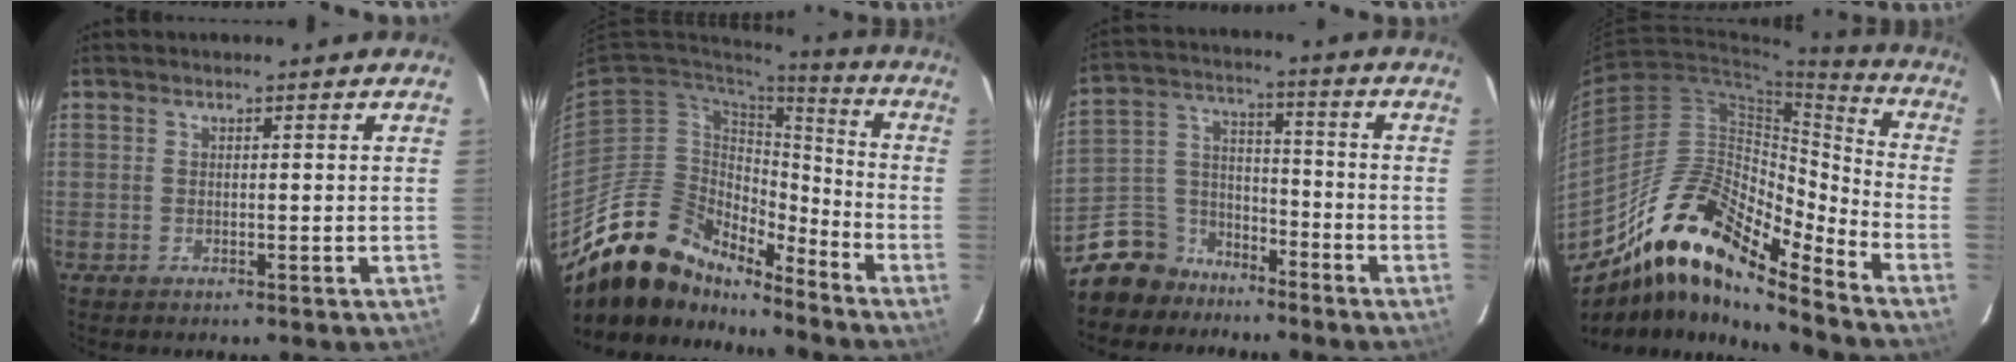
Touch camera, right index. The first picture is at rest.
{"total": 17.2, "force": [-14.8, 7.2, 4.9], "torque": [-0.093, 0.025, -0.262]}
{"total": 10.4, "force": [-7.9, 6.7, 1.3], "torque": [-0.047, 0.055, -0.142]}
{"total": 17.3, "force": [-13.4, 4.0, 10.2], "torque": [-0.166, 0.006, -0.258]}